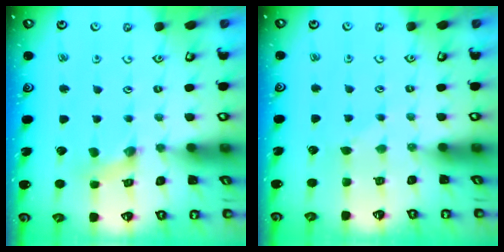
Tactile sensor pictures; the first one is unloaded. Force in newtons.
{"total": 2.5, "press": 2.5, "slide": 0.4}